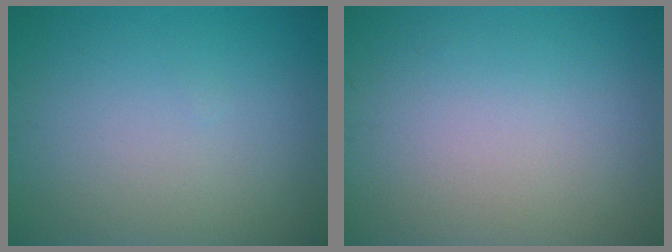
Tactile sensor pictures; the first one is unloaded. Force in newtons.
{"total": 0.0}